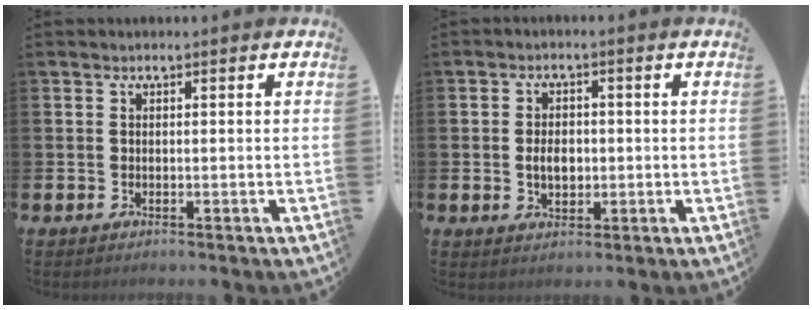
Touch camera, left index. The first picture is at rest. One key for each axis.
{"total": 3.4, "fx": -0.1, "fy": 2.4, "fz": 2.5, "tx": -0.025, "ty": -0.002, "tz": -0.010}